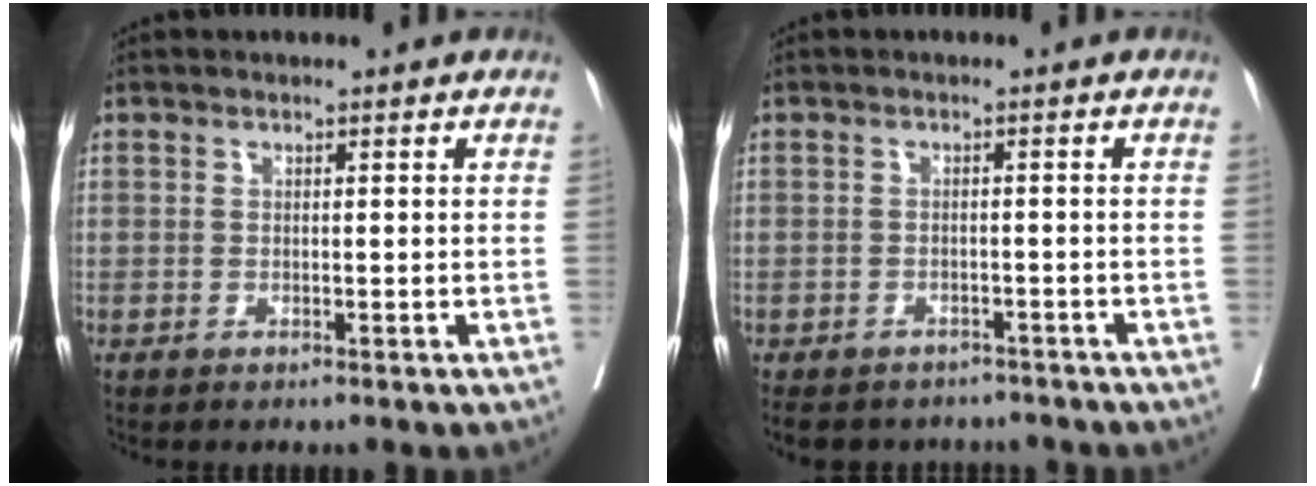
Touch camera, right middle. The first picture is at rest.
{"total": 8.9, "force": [-8.1, 3.2, 1.6], "torque": [-0.027, 0.007, -0.097]}